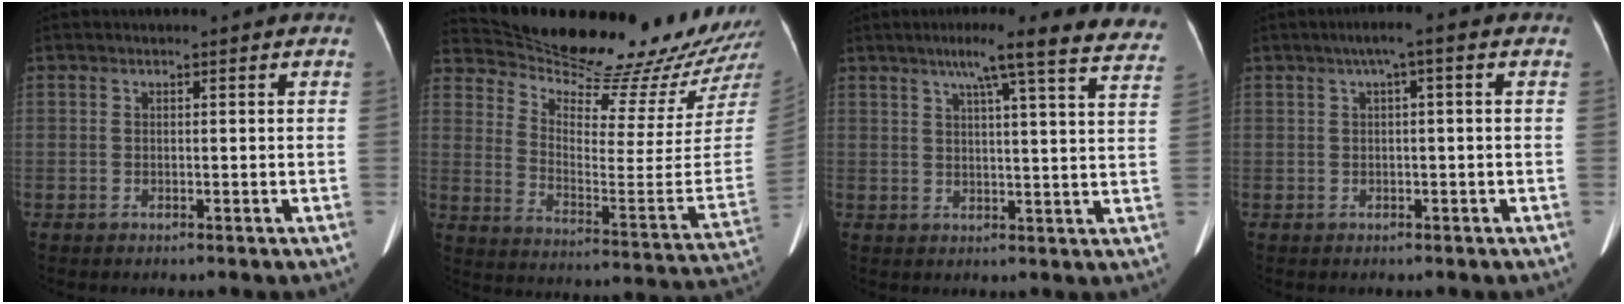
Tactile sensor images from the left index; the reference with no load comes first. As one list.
[{"total": 27.5, "force": [25.7, 2.5, 9.6], "torque": [-0.157, -0.116, 0.340]}, {"total": 18.2, "force": [15.3, 0.4, 9.8], "torque": [-0.128, -0.013, 0.174]}, {"total": 3.1, "force": [1.0, 0.1, 2.9], "torque": [-0.048, 0.019, 0.016]}]